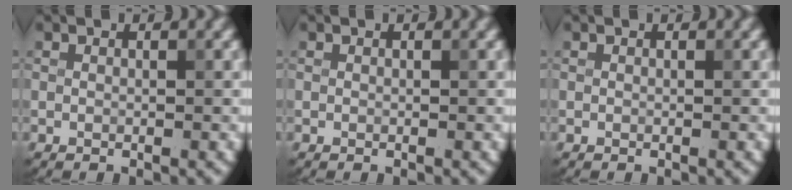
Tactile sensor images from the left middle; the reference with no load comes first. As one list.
[{"total": 0.0}, {"total": 0.0}]